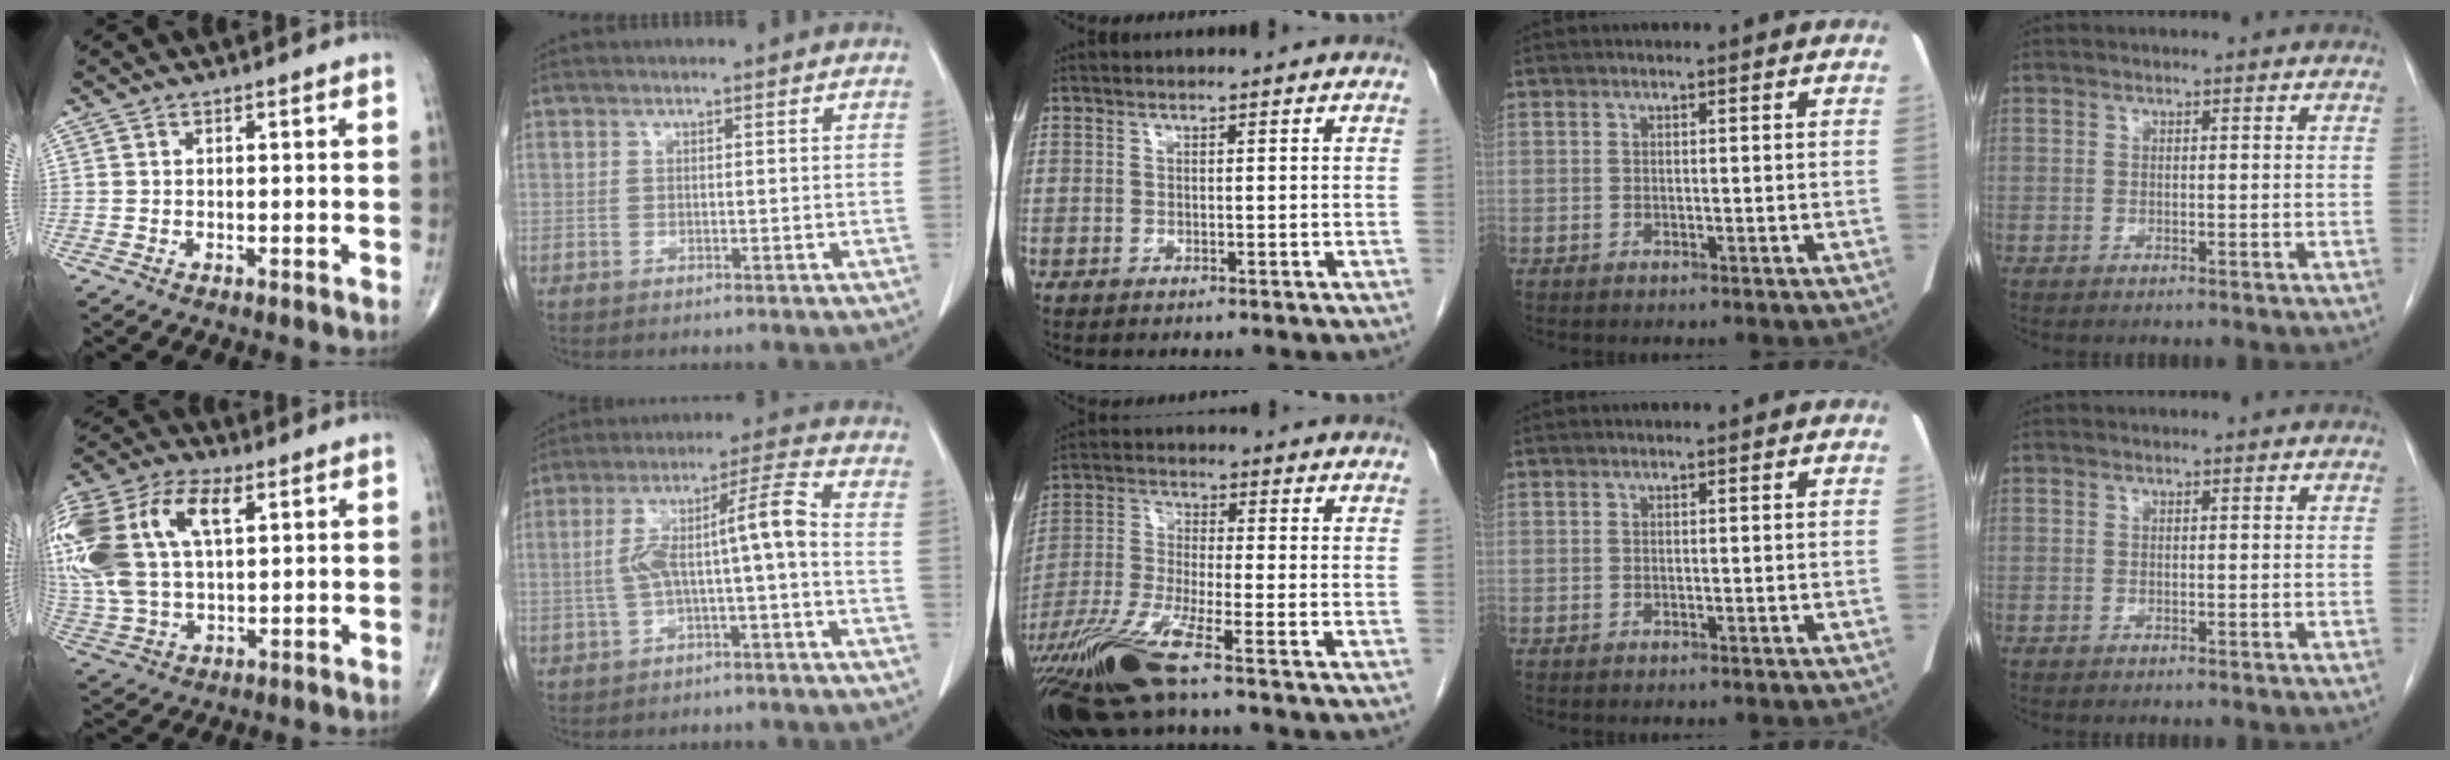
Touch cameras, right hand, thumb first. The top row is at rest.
{"thumb": {"total": 25.2, "force": [7.6, 14.1, 19.4], "torque": [-0.468, 0.036, 0.145]}, "index": {"total": 8.4, "force": [-1.4, 0.2, 8.3], "torque": [-0.147, 0.038, -0.022]}, "middle": {"total": 10.8, "force": [-6.9, -0.1, 8.3], "torque": [-0.175, -0.028, -0.134]}}